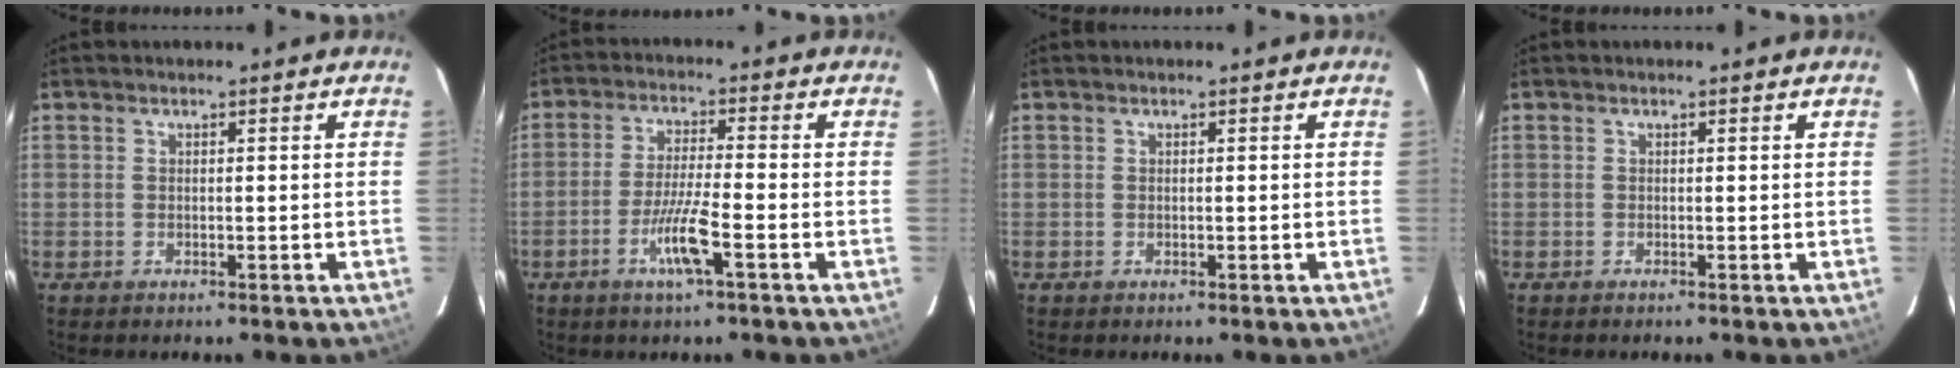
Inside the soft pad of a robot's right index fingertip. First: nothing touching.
{"total": 6.8, "force": [-3.0, 0.0, 6.1], "torque": [-0.120, -0.009, -0.057]}
{"total": 0.0}
{"total": 0.0}